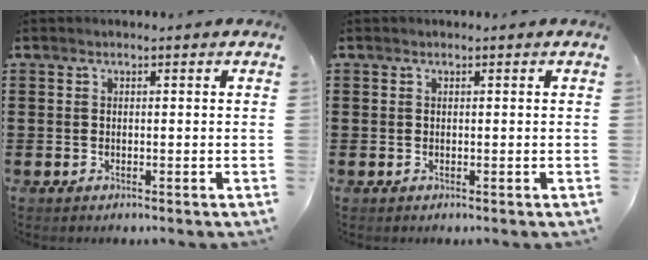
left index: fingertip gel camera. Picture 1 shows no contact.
{"total": 0.0}